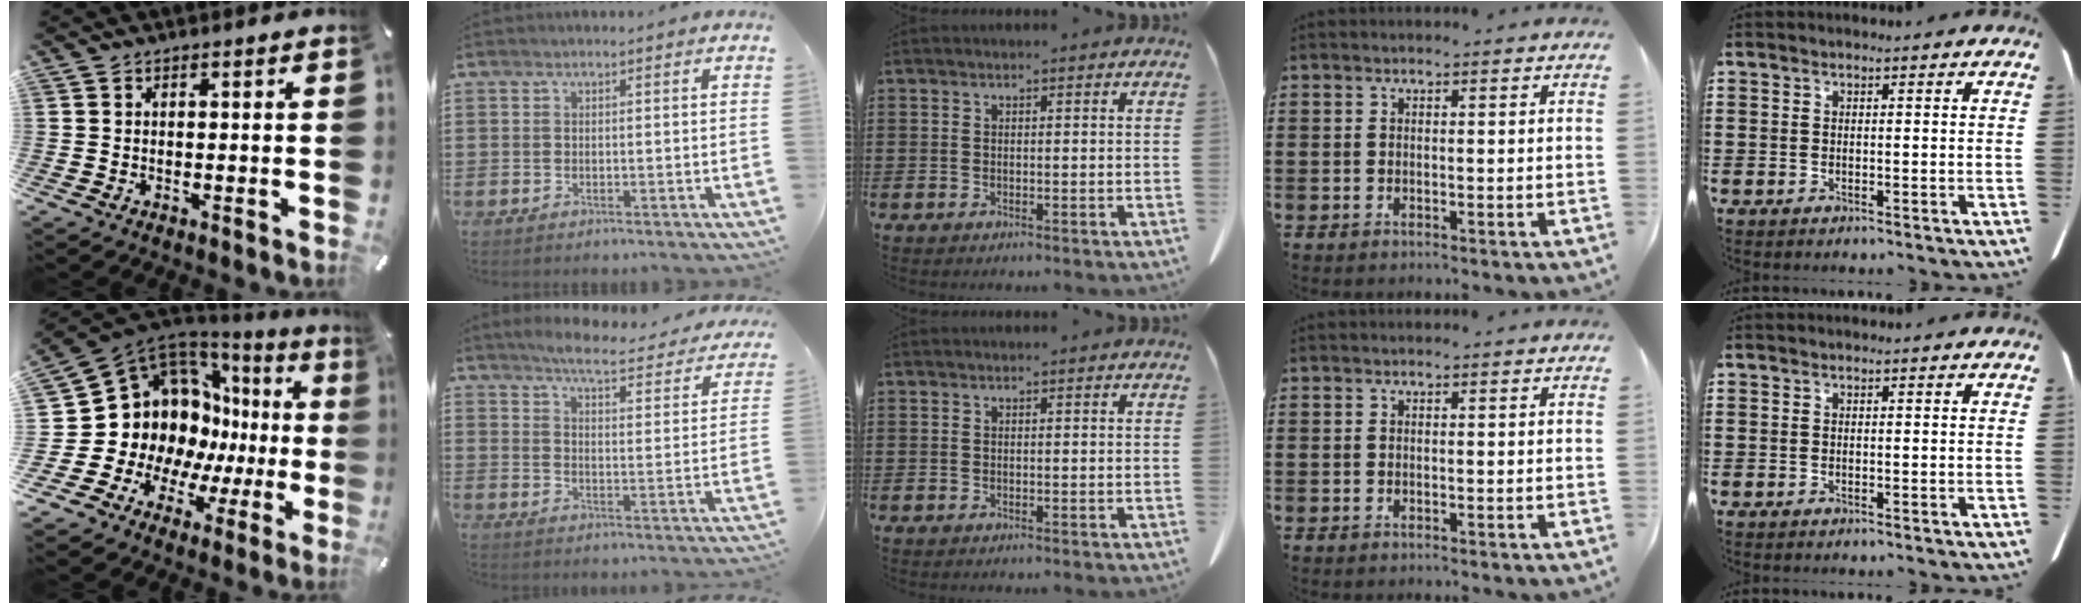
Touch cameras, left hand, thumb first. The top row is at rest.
{"thumb": {"total": 17.1, "force": [3.6, 14.6, 8.1], "torque": [-0.141, -0.075, 0.103]}, "index": {"total": 5.3, "force": [4.8, 0.0, 2.1], "torque": [-0.055, -0.034, 0.077]}}